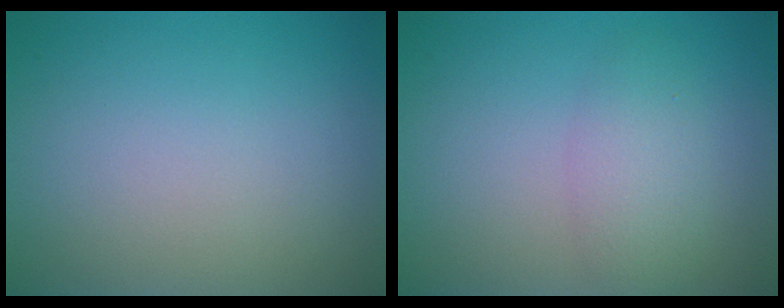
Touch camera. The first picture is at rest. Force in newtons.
{"total": 2.8, "press": 2.8, "slide": 0.2}